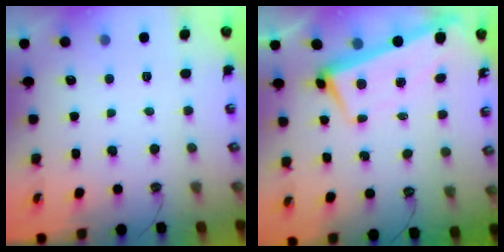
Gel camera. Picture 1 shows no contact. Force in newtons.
{"total": 3.0, "press": 2.4, "slide": 1.7}